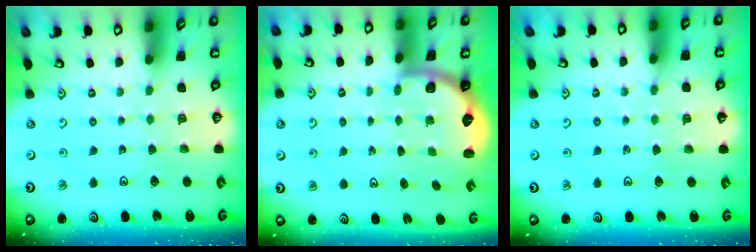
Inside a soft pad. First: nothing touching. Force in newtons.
{"total": 2.2, "press": 2.0, "slide": 0.8}
{"total": 2.7, "press": 2.7, "slide": 0.4}